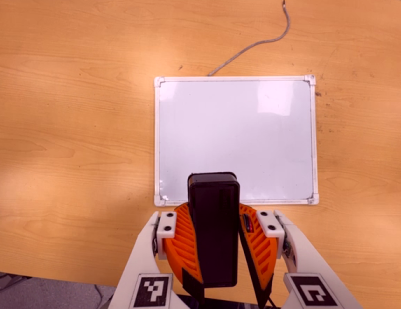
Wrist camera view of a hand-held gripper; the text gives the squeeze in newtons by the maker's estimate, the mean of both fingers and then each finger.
{"total": 12.9, "left": 12.4, "right": 13.5}